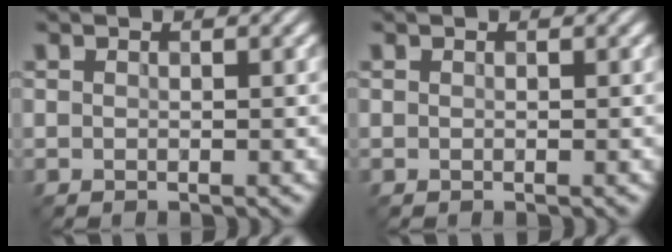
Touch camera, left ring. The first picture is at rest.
{"total": 0.0}